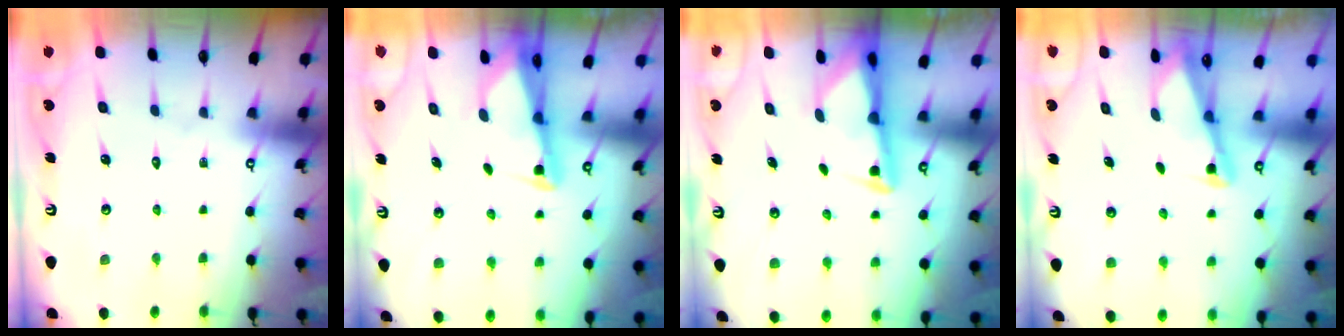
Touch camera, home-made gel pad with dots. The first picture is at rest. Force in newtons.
{"total": 2.4, "press": 2.4, "slide": 0.2}
{"total": 3.0, "press": 2.9, "slide": 0.7}
{"total": 2.0, "press": 2.0, "slide": 0.3}